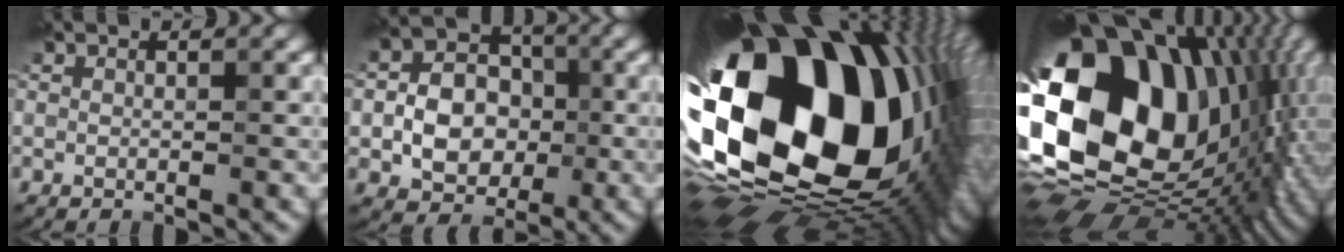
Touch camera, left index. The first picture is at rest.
{"total": 5.9, "force": [-0.8, 4.7, 3.4], "torque": [-0.050, 0.001, -0.016]}
{"total": 23.2, "force": [3.2, 14.5, 17.7], "torque": [-0.344, -0.081, 0.085]}
{"total": 22.7, "force": [1.7, 16.1, 15.9], "torque": [-0.325, -0.043, 0.060]}